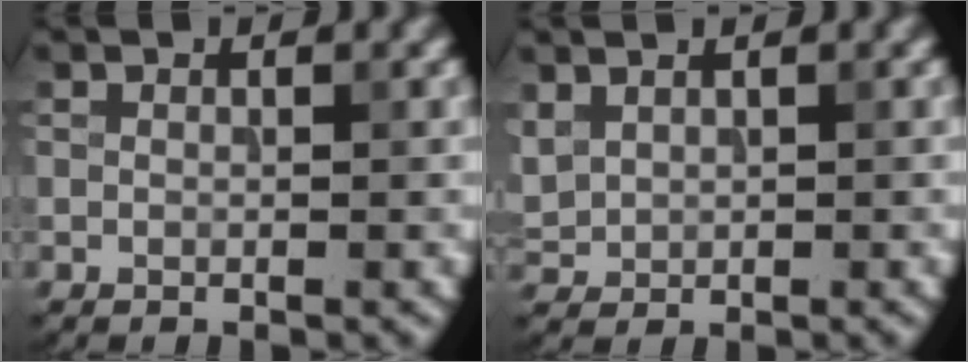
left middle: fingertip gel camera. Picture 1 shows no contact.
{"total": 1.7, "force": [1.0, 1.2, 0.7], "torque": [-0.019, 0.004, 0.027]}